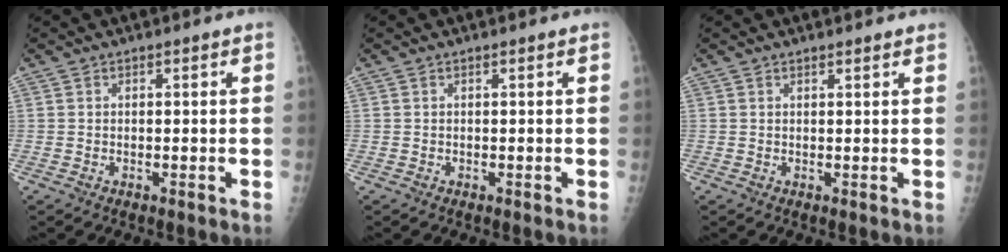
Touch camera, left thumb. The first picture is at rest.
{"total": 0.0}
{"total": 1.2, "force": [1.1, 0.2, 0.4], "torque": [-0.002, -0.002, 0.016]}